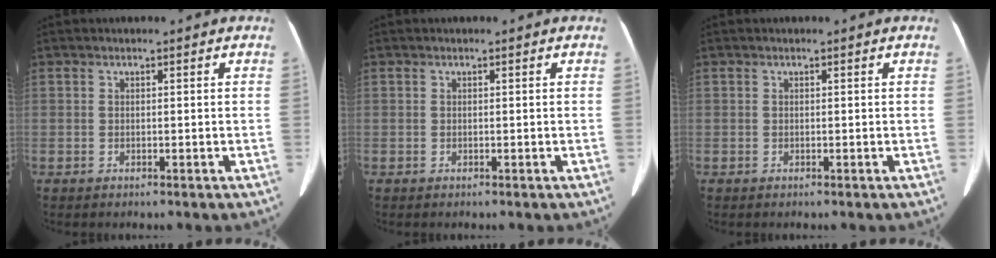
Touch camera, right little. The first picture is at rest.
{"total": 0.0}
{"total": 0.0}